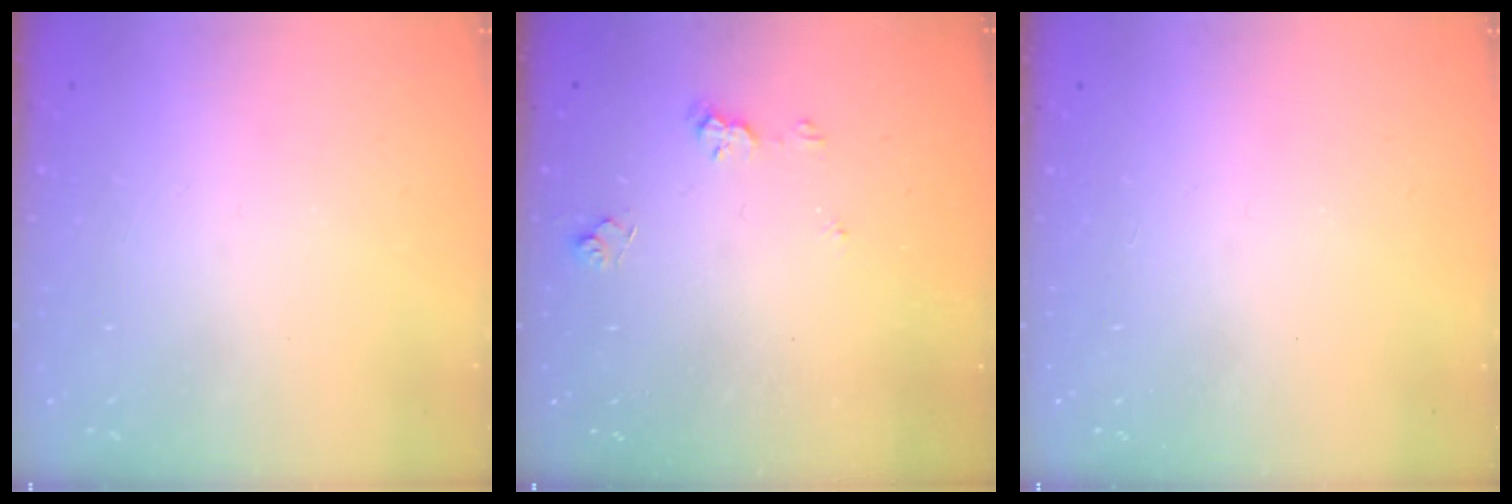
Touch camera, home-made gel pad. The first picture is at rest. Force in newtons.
{"total": 5.5, "press": 5.5, "slide": 0.6}
{"total": 0.0}